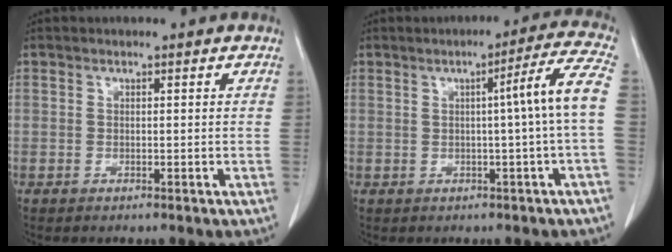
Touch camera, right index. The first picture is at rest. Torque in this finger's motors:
{"motor_torque": [0.47, -0.25, 0.32, 0.07]}